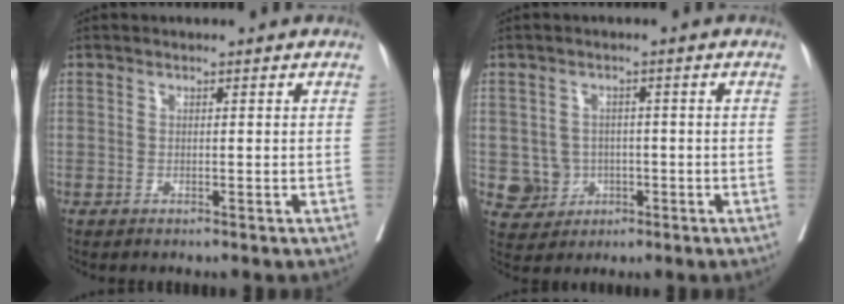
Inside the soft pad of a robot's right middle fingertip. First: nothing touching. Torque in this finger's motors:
{"motor_torque": [0.05, -0.23, 0.00, 0.00]}